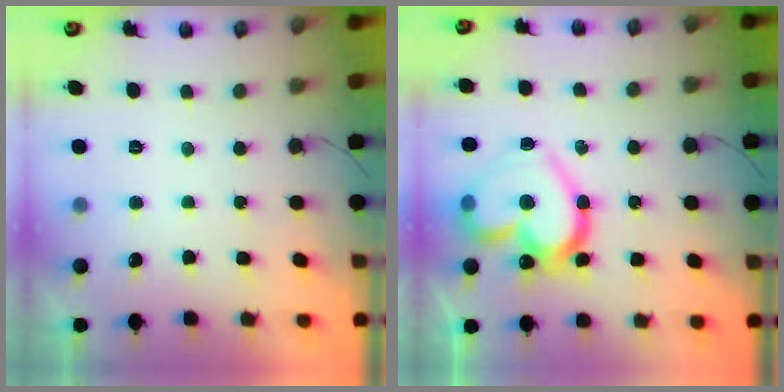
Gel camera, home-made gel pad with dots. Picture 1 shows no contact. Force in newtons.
{"total": 21.5, "press": 21.5, "slide": 1.3}